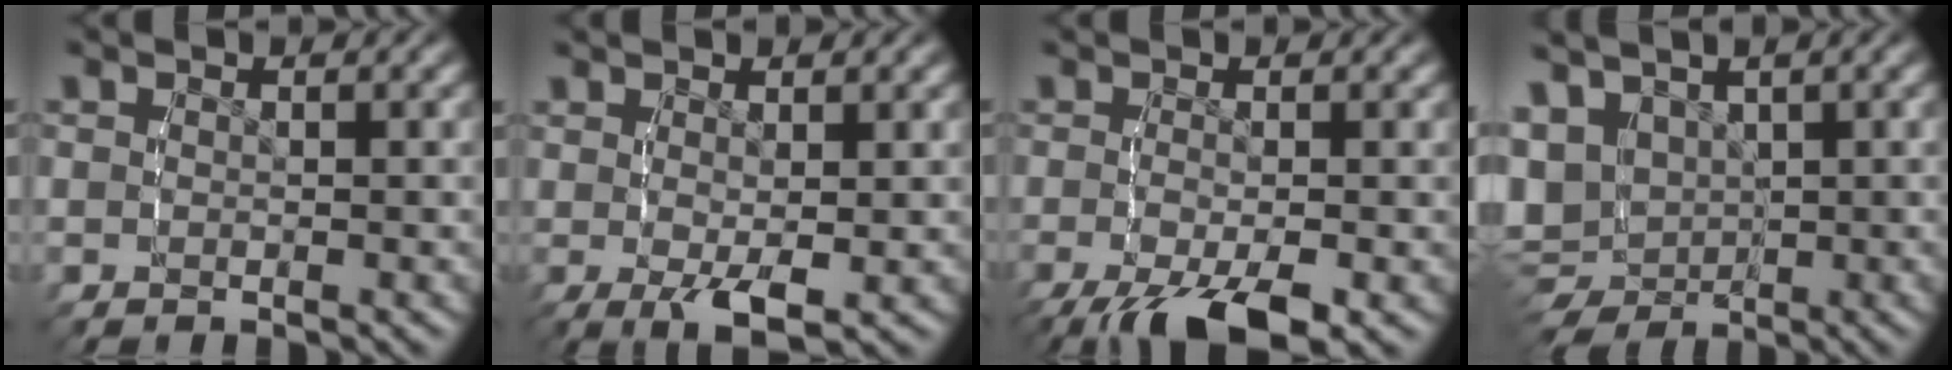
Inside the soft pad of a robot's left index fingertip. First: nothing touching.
{"total": 3.1, "force": [-0.6, 0.4, 3.0], "torque": [-0.049, -0.018, 0.004]}
{"total": 6.0, "force": [-3.7, 1.9, 4.3], "torque": [-0.096, -0.033, -0.041]}
{"total": 8.0, "force": [1.5, 7.0, 3.6], "torque": [-0.100, -0.031, 0.037]}